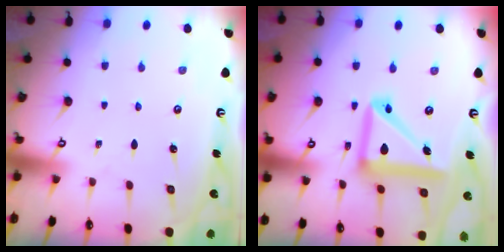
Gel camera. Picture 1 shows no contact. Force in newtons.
{"total": 15.5, "press": 15.3, "slide": 2.5}